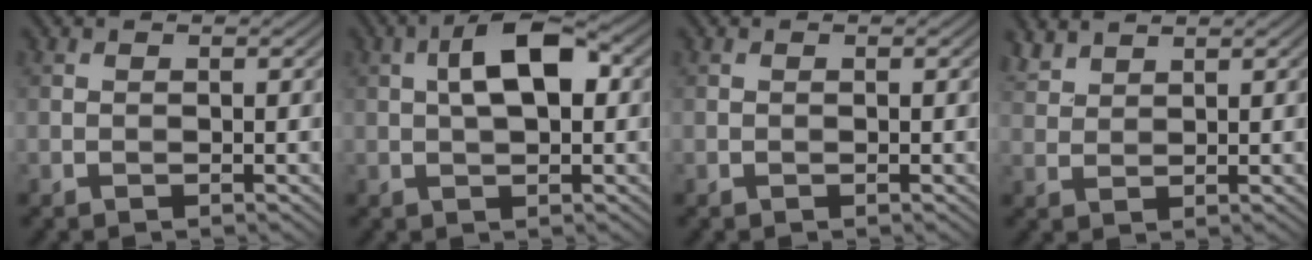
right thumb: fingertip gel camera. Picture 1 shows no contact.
{"total": 6.7, "force": [1.3, 3.0, 5.9], "torque": [-0.103, 0.014, 0.017]}
{"total": 0.0}
{"total": 2.9, "force": [2.6, 0.9, 1.1], "torque": [-0.027, 0.006, 0.061]}